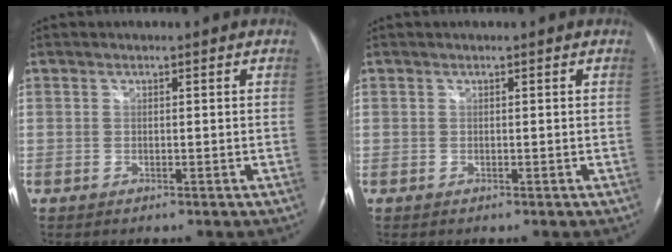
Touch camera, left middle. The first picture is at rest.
{"total": 0.0}